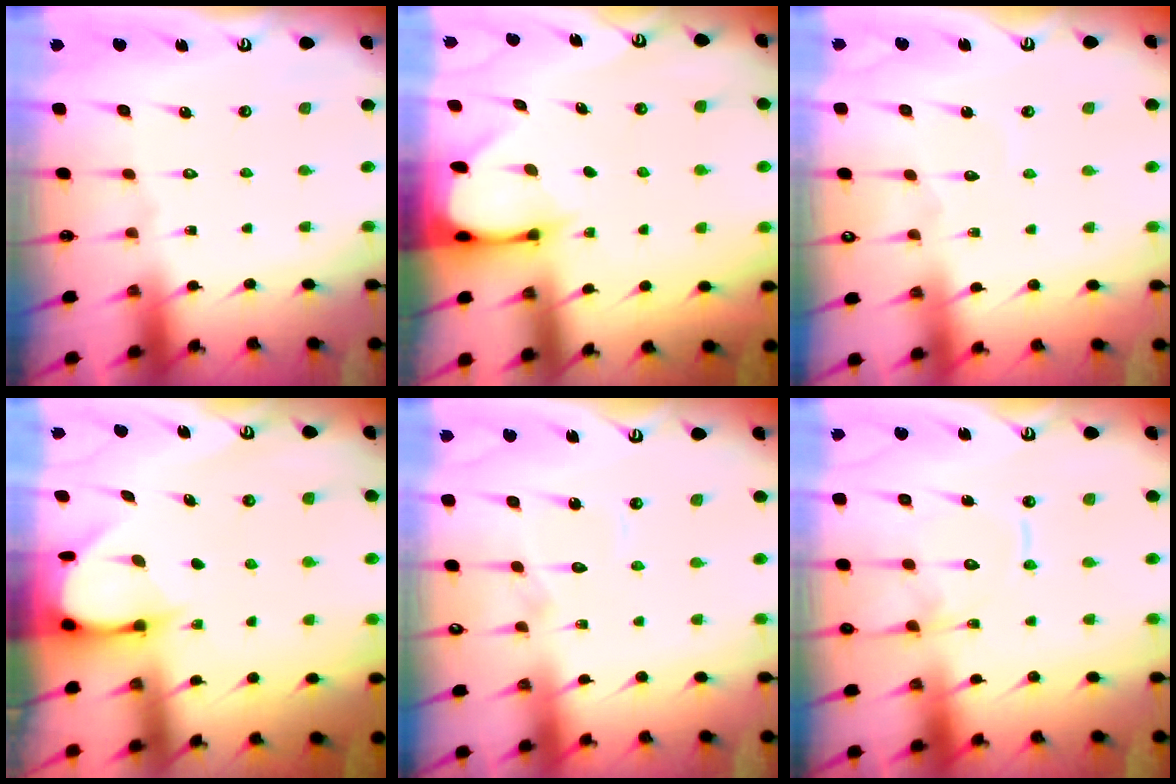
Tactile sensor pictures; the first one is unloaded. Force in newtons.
{"total": 2.4, "press": 2.4, "slide": 0.3}
{"total": 3.1, "press": 3.1, "slide": 0.3}
{"total": 3.8, "press": 3.8, "slide": 0.3}
{"total": 4.5, "press": 4.5, "slide": 0.3}
{"total": 12.5, "press": 12.5, "slide": 1.2}